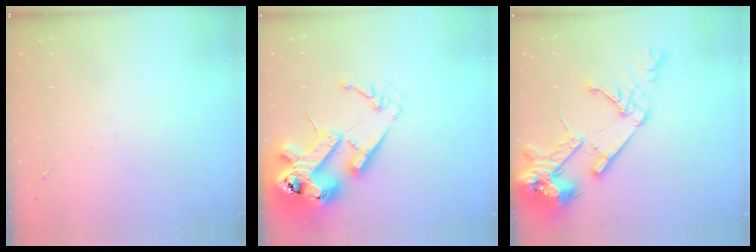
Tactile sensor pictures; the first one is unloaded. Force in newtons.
{"total": 24.1, "press": 23.9, "slide": 3.2}
{"total": 18.4, "press": 18.2, "slide": 2.5}